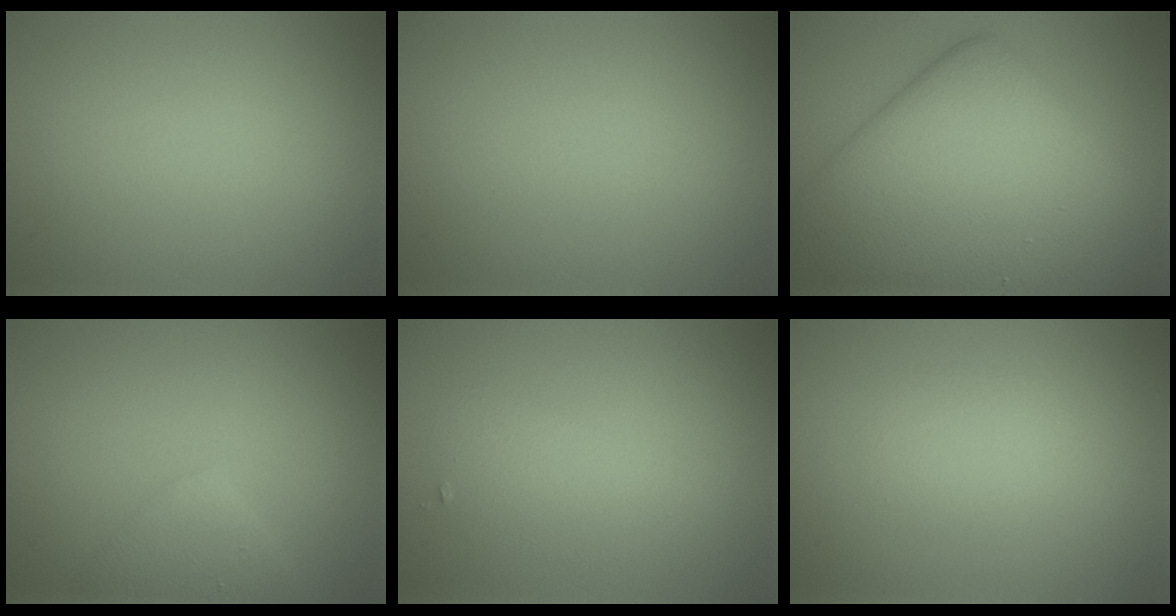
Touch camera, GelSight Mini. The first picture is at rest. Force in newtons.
{"total": 0.0}
{"total": 14.8, "press": 14.8, "slide": 0.5}
{"total": 2.8, "press": 2.8, "slide": 0.2}
{"total": 2.2, "press": 2.2, "slide": 0.1}
{"total": 1.7, "press": 1.7, "slide": 0.1}